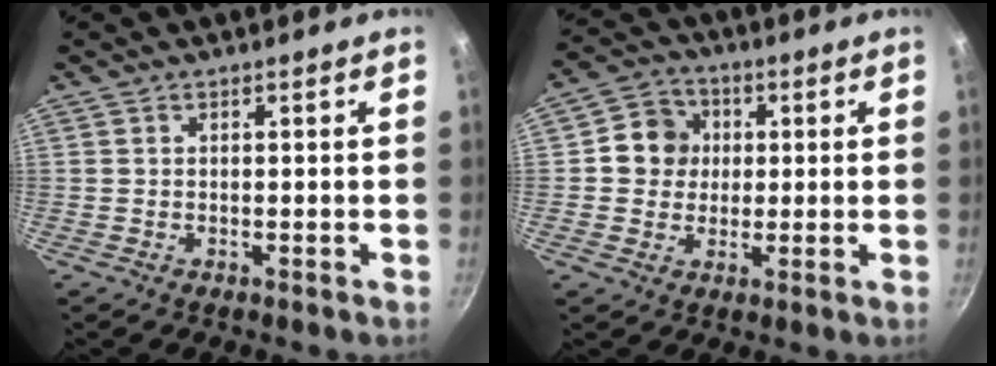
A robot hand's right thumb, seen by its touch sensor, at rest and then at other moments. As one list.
[{"total": 7.9, "force": [1.0, 7.3, 2.8], "torque": [-0.008, 0.010, 0.002]}]